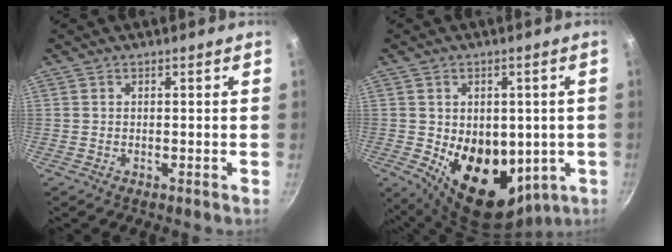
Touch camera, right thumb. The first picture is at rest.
{"total": 16.3, "force": [-2.0, 11.3, 11.6], "torque": [-0.133, -0.021, -0.005]}